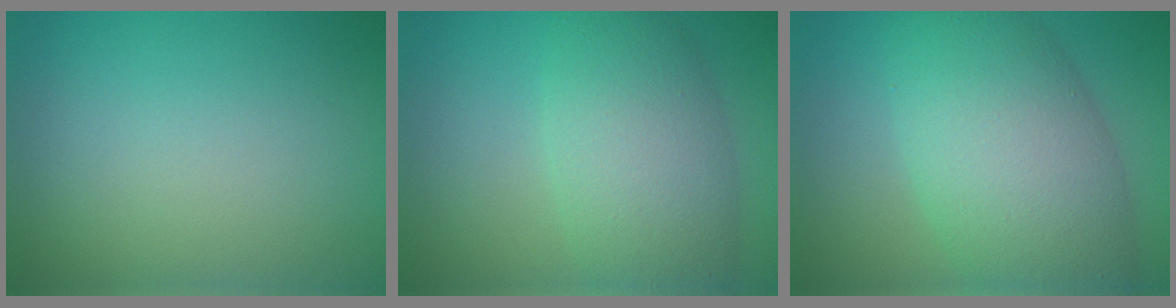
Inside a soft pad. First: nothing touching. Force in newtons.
{"total": 6.8, "press": 6.8, "slide": 0.2}
{"total": 10.2, "press": 10.2, "slide": 0.1}